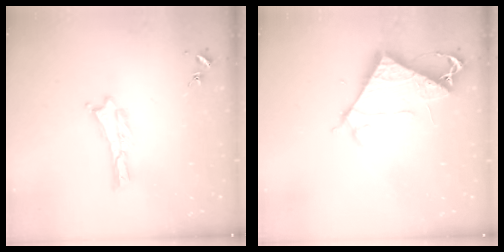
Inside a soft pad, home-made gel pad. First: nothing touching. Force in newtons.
{"total": 7.5, "press": 7.5, "slide": 0.5}